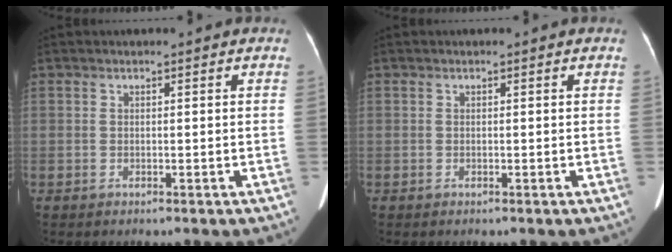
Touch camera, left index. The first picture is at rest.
{"total": 0.0}